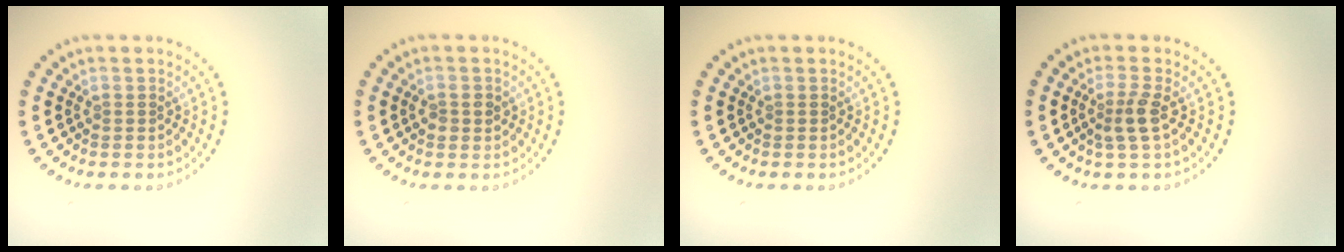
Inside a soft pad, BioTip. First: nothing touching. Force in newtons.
{"total": 1.4, "press": 1.4, "slide": 0.2}
{"total": 0.0}
{"total": 2.2, "press": 1.9, "slide": 1.3}